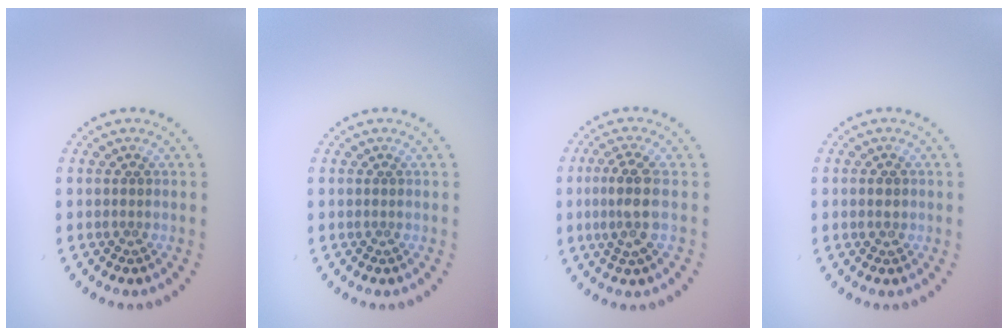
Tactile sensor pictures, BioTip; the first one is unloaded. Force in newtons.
{"total": 0.0}
{"total": 3.2, "press": 2.9, "slide": 1.3}
{"total": 1.3, "press": 1.3, "slide": 0.2}